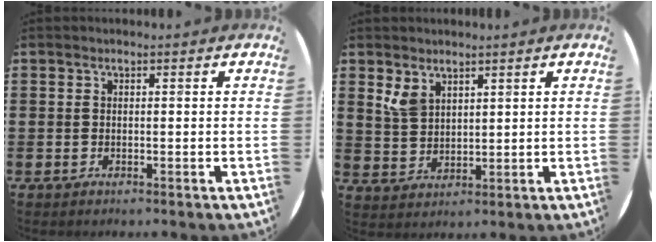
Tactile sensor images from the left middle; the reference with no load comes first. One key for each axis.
{"total": 3.2, "fx": 2.3, "fy": 1.8, "fz": 1.3, "tx": -0.030, "ty": 0.002, "tz": 0.045}